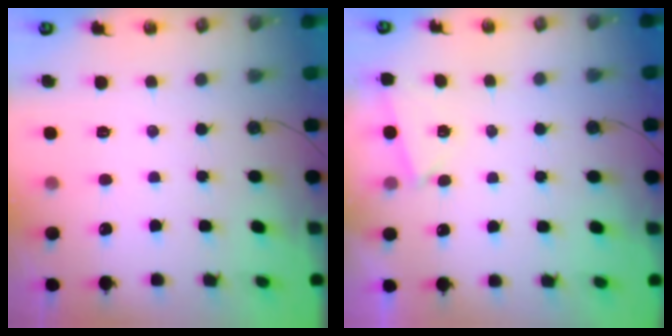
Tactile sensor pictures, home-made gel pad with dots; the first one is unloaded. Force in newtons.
{"total": 2.8, "press": 1.5, "slide": 2.3}